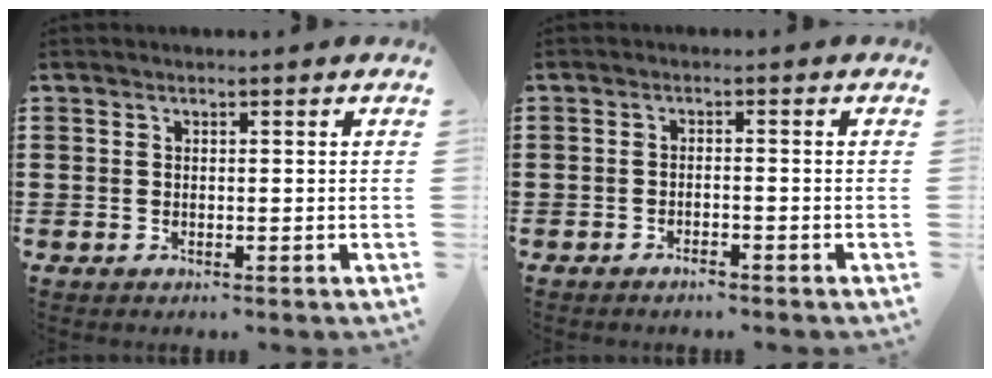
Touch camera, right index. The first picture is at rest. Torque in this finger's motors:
{"motor_torque": [0.31, -0.21, 0.11, 0.00]}